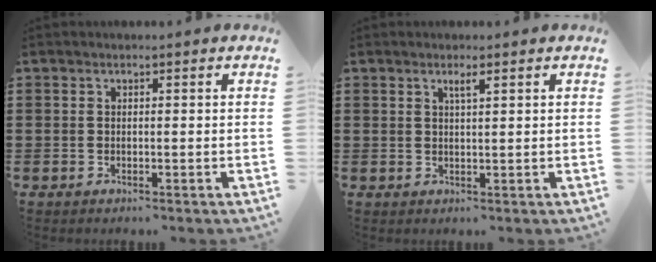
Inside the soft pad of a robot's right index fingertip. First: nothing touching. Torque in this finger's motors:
{"motor_torque": [0.24, -0.20, 0.01, 0.04]}